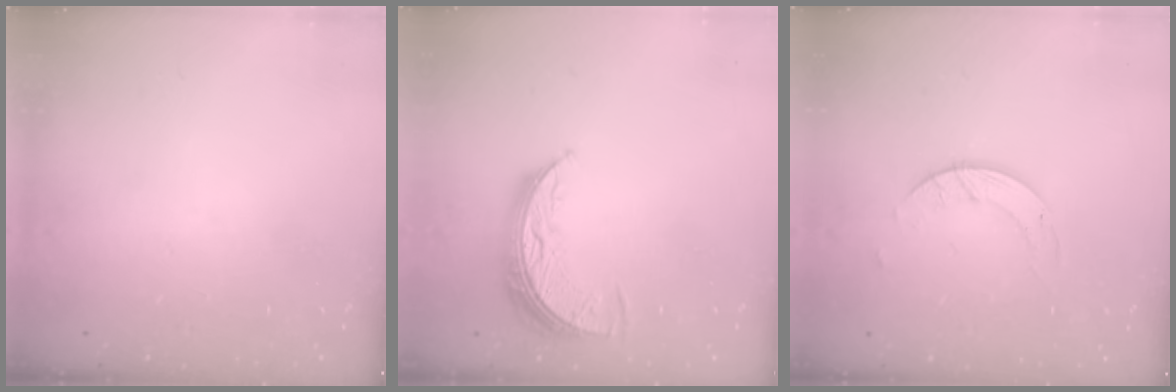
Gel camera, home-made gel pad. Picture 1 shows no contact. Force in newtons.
{"total": 8.9, "press": 8.9, "slide": 0.5}
{"total": 3.6, "press": 3.6, "slide": 0.2}